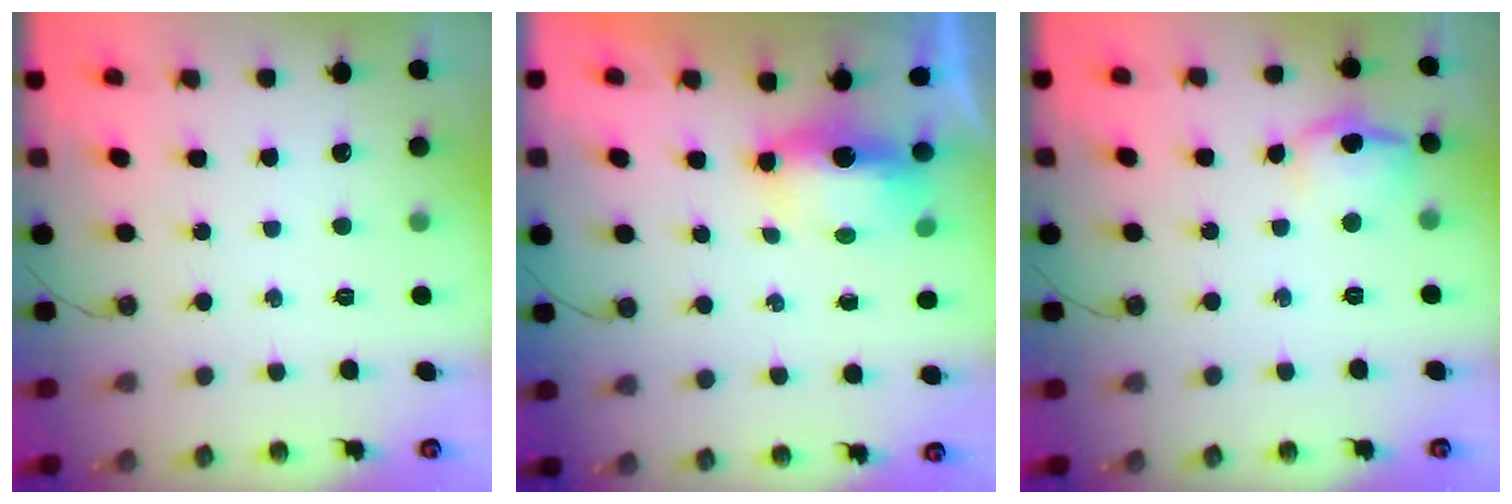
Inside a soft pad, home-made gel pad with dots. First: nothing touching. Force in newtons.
{"total": 13.9, "press": 8.4, "slide": 11.0}
{"total": 9.3, "press": 9.2, "slide": 1.3}